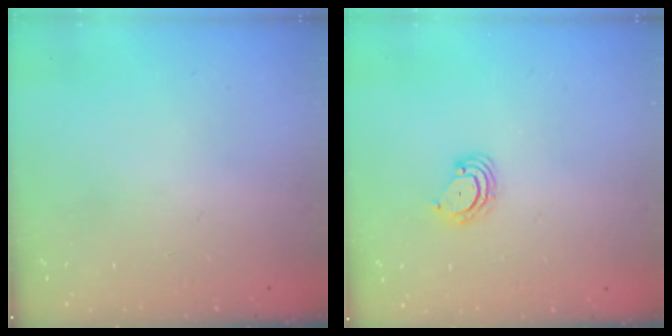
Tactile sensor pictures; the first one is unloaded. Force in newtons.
{"total": 4.5, "press": 4.5, "slide": 0.3}